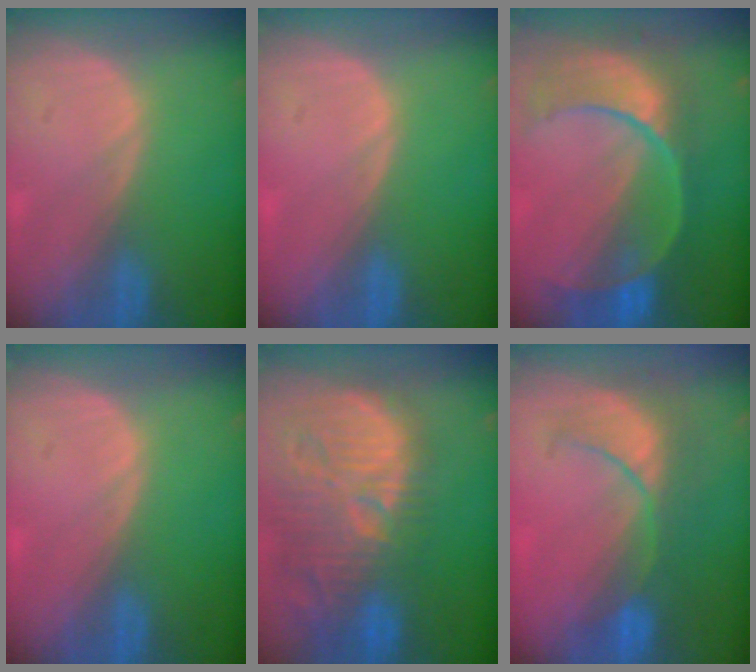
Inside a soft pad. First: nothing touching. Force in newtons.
{"total": 0.0}
{"total": 10.9, "press": 9.3, "slide": 5.7}
{"total": 0.0}
{"total": 14.8, "press": 13.2, "slide": 6.8}
{"total": 7.8, "press": 7.7, "slide": 1.6}